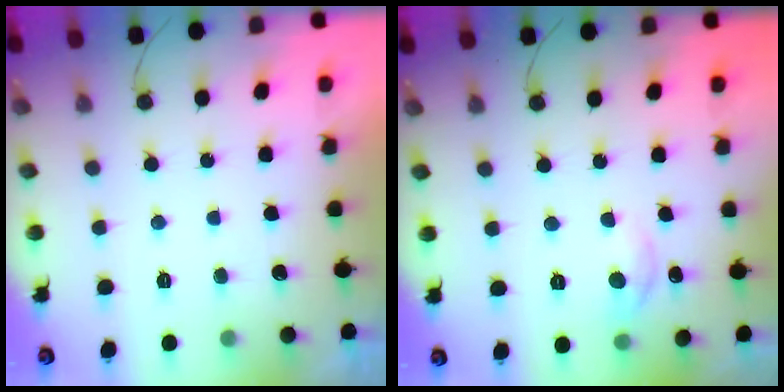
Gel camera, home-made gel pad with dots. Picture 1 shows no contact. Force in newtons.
{"total": 5.9, "press": 5.9, "slide": 0.7}